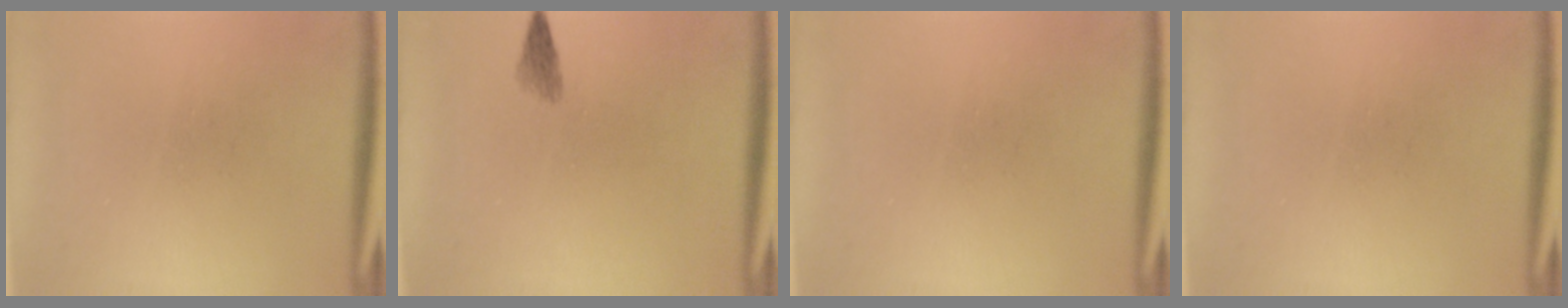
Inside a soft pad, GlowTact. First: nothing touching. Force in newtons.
{"total": 1.5}
{"total": 0.0}
{"total": 0.0}